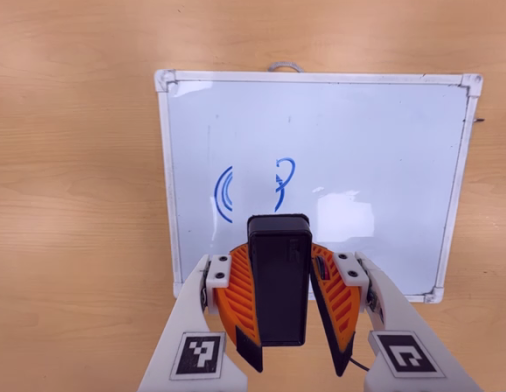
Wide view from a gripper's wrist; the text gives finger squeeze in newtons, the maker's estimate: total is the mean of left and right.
{"total": 10.0, "left": 9.0, "right": 10.9}